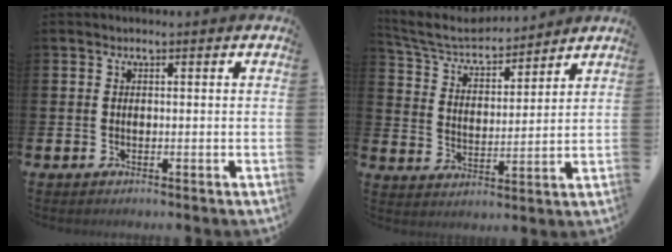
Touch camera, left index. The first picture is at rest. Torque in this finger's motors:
{"motor_torque": [0.79, -0.96, 0.06, 0.02]}